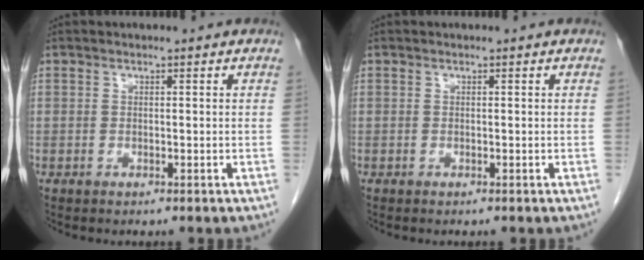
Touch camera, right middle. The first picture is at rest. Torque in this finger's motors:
{"motor_torque": [0.00, -0.01, -0.01, 0.01]}